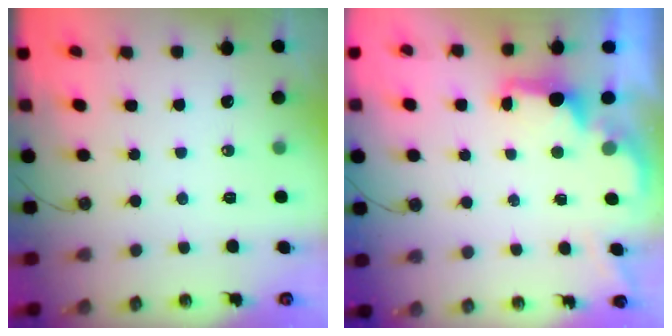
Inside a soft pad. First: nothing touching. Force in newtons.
{"total": 2.1, "press": 1.9, "slide": 0.8}